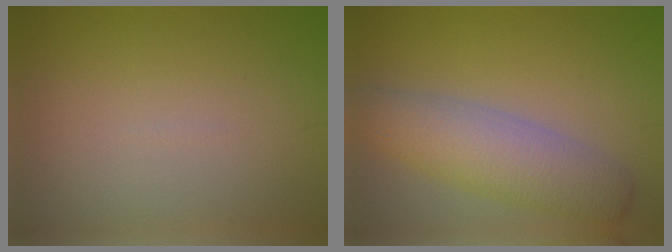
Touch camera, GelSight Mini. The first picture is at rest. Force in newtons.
{"total": 6.0, "press": 6.0, "slide": 0.2}